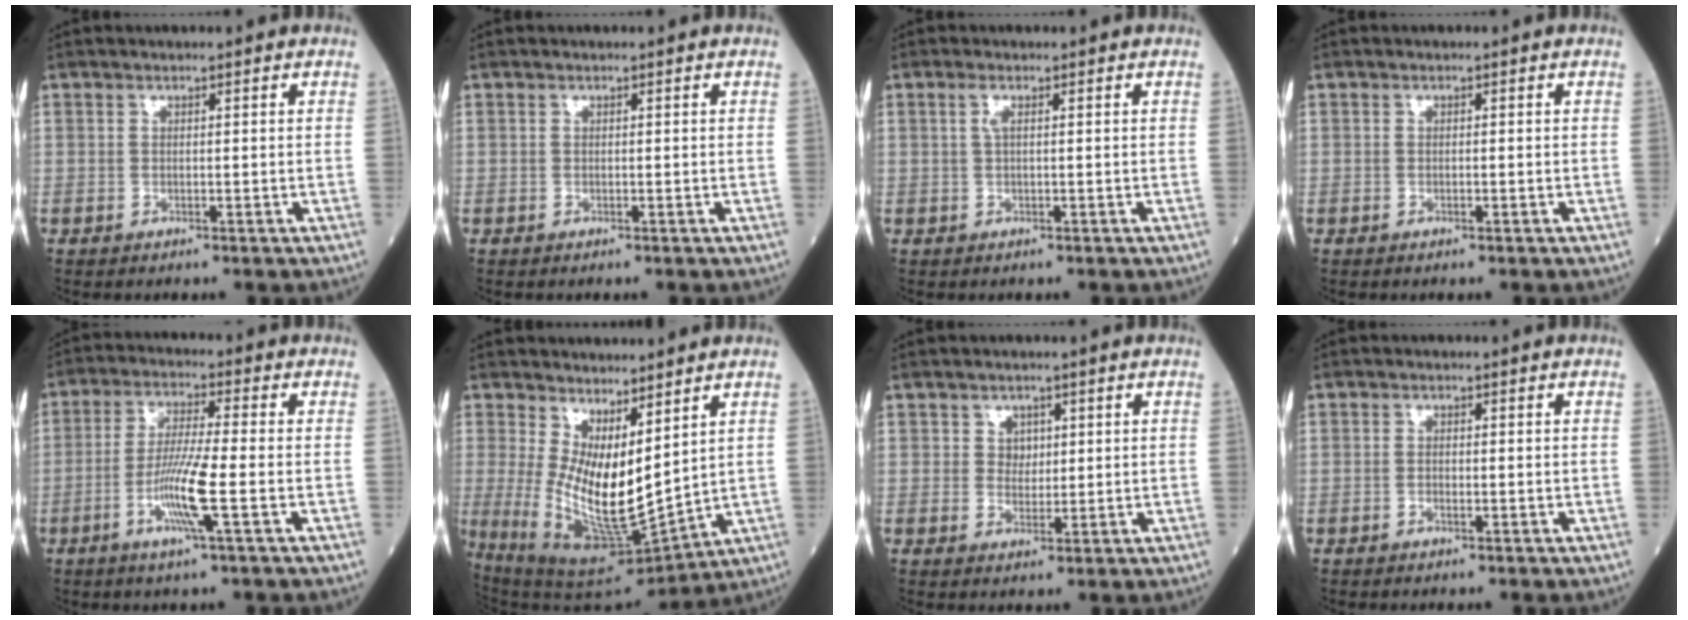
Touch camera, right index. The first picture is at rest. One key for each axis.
{"total": 0.0}
{"total": 1.3, "fx": 0.4, "fy": 0.1, "fz": 1.2, "tx": -0.033, "ty": 0.002, "tz": 0.008}
{"total": 0.0}
{"total": 8.2, "fx": -2.6, "fy": -0.6, "fz": 7.8, "tx": -0.155, "ty": -0.010, "tz": -0.052}
{"total": 13.3, "fx": 3.1, "fy": 3.7, "fz": 12.4, "tx": -0.241, "ty": -0.020, "tz": 0.081}
{"total": 2.3, "fx": 1.0, "fy": 1.9, "fz": 0.8, "tx": -0.008, "ty": 0.000, "tz": 0.016}
{"total": 0.8, "fx": -0.3, "fy": 0.1, "fz": 0.7, "tx": -0.016, "ty": 0.001, "tz": -0.003}